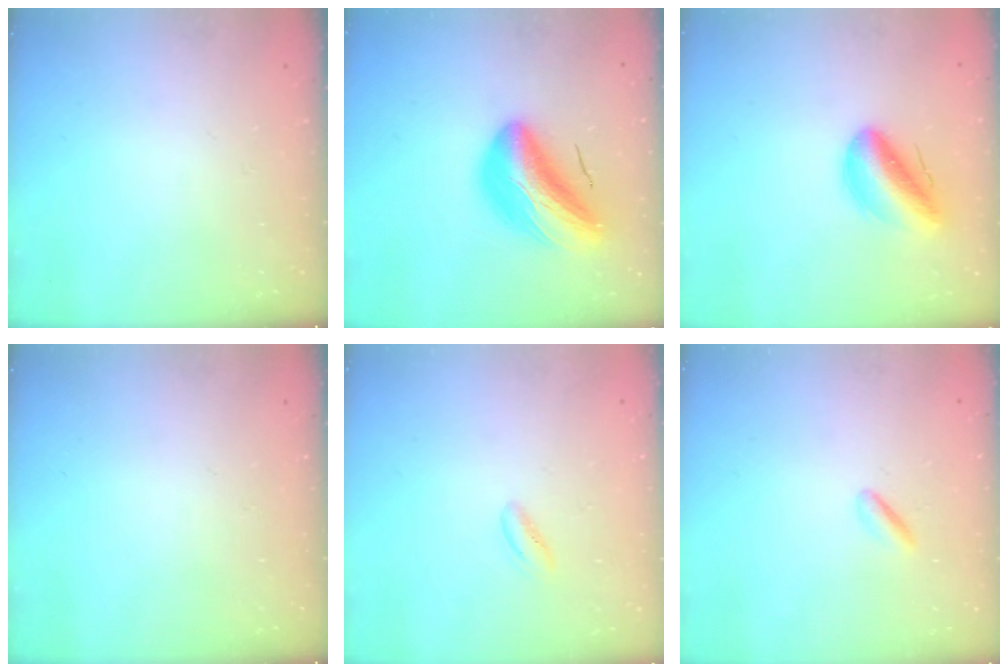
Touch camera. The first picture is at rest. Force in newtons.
{"total": 14.3, "press": 13.7, "slide": 4.2}
{"total": 13.0, "press": 12.5, "slide": 3.4}
{"total": 0.0}
{"total": 1.4, "press": 1.3, "slide": 0.5}
{"total": 1.3, "press": 1.1, "slide": 0.8}